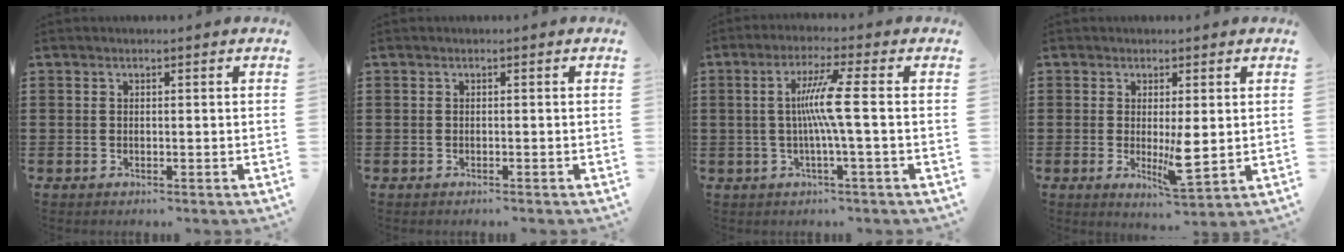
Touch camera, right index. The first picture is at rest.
{"total": 0.0}
{"total": 6.9, "force": [-0.1, -0.8, 6.9], "torque": [-0.135, -0.006, -0.014]}
{"total": 4.9, "force": [0.0, 1.2, 4.8], "torque": [-0.078, -0.007, 0.000]}